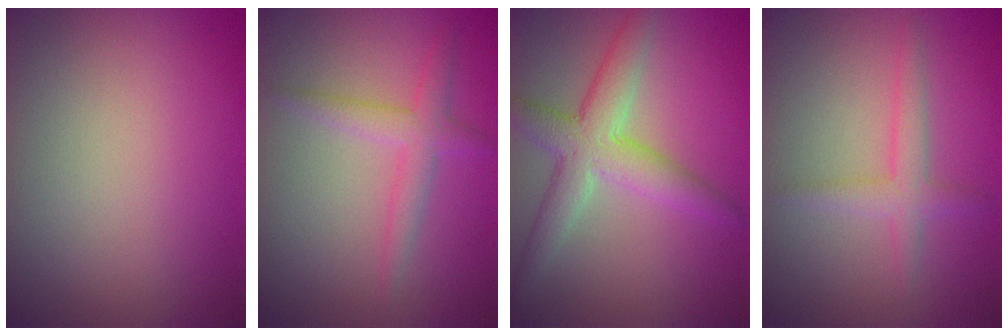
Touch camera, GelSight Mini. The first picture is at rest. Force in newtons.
{"total": 2.5, "press": 2.5, "slide": 0.1}
{"total": 4.9, "press": 4.9, "slide": 0.1}
{"total": 2.3, "press": 2.3, "slide": 0.1}